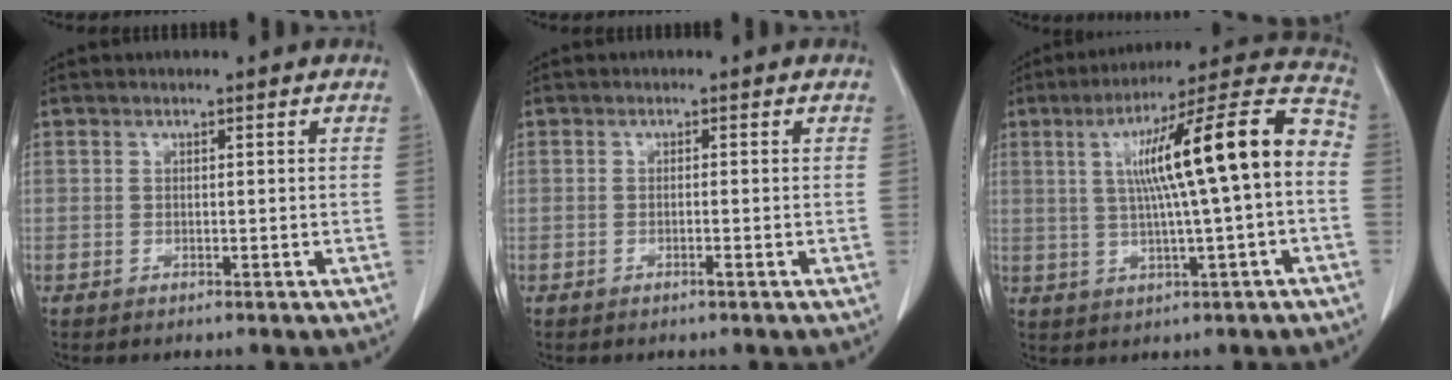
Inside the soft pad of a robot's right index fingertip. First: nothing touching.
{"total": 0.9, "force": [-0.5, -0.2, 0.7], "torque": [-0.011, 0.000, -0.008]}
{"total": 16.4, "force": [1.1, 1.0, 16.3], "torque": [-0.246, 0.037, 0.016]}